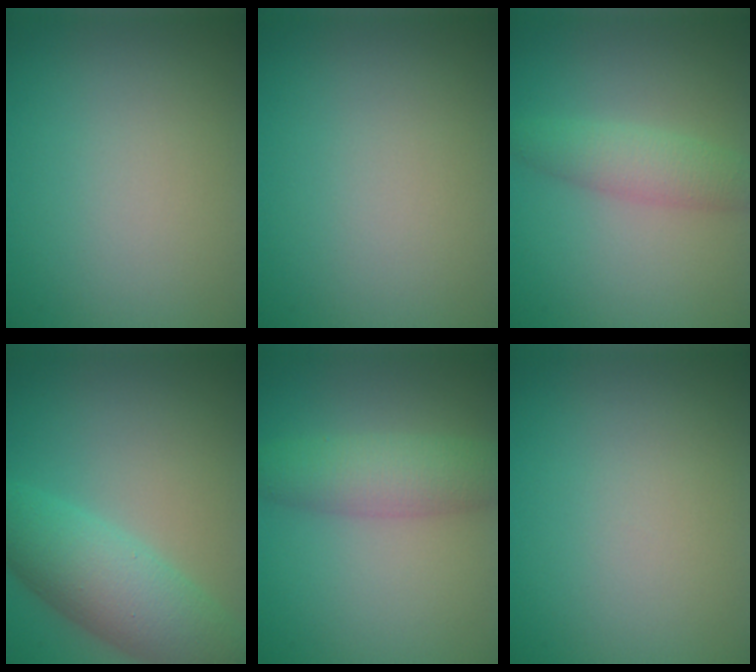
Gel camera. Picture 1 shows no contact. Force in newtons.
{"total": 0.0}
{"total": 3.1, "press": 3.1, "slide": 0.1}
{"total": 6.9, "press": 6.9, "slide": 0.1}
{"total": 4.3, "press": 4.3, "slide": 0.0}
{"total": 0.0}